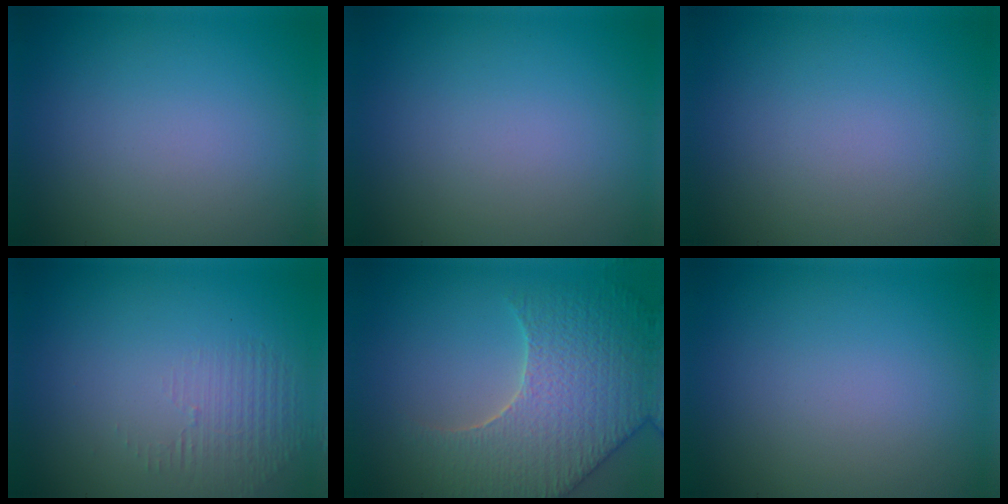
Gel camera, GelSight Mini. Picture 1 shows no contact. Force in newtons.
{"total": 0.0}
{"total": 0.0}
{"total": 1.4, "press": 0.1, "slide": 1.4}
{"total": 6.6, "press": 5.7, "slide": 3.4}
{"total": 0.0}